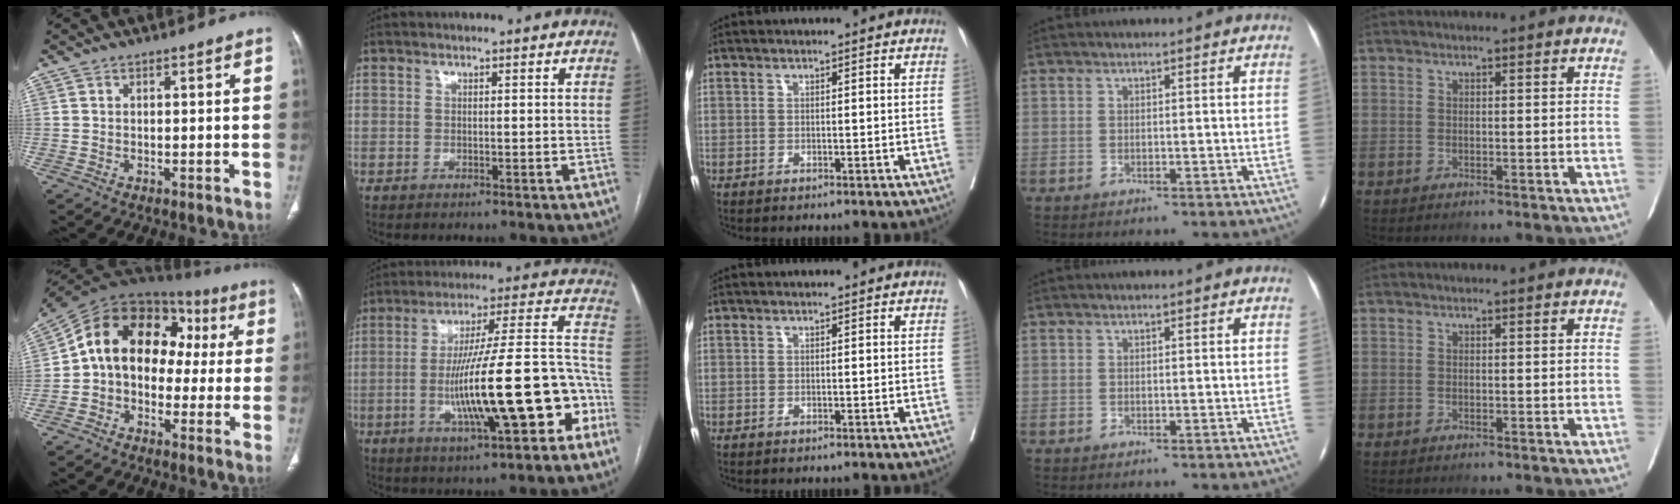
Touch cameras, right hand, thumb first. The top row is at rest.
{"thumb": {"total": 16.8, "force": [0.9, 12.4, 11.4], "torque": [-0.139, 0.059, 0.000]}, "index": {"total": 21.0, "force": [-6.8, 3.3, 19.6], "torque": [-0.270, 0.026, -0.095]}}